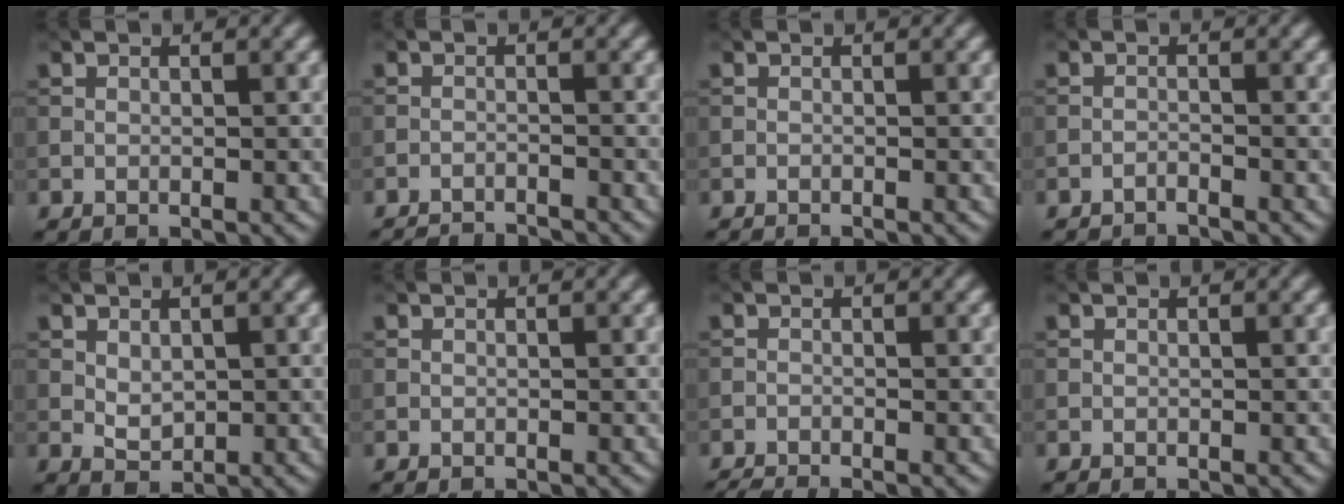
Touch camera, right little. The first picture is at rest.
{"total": 5.1, "force": [-5.0, 0.7, 1.0], "torque": [-0.016, -0.009, -0.075]}
{"total": 0.9, "force": [-0.9, 0.1, 0.1], "torque": [0.003, -0.004, -0.018]}
{"total": 1.5, "force": [-1.4, 0.1, 0.2], "torque": [-0.001, -0.003, -0.032]}
{"total": 1.7, "force": [0.3, 1.2, 1.2], "torque": [-0.024, -0.004, 0.011]}
{"total": 0.0}
{"total": 2.0, "force": [-1.8, 0.1, 0.8], "torque": [-0.018, -0.005, -0.040]}
{"total": 0.0}